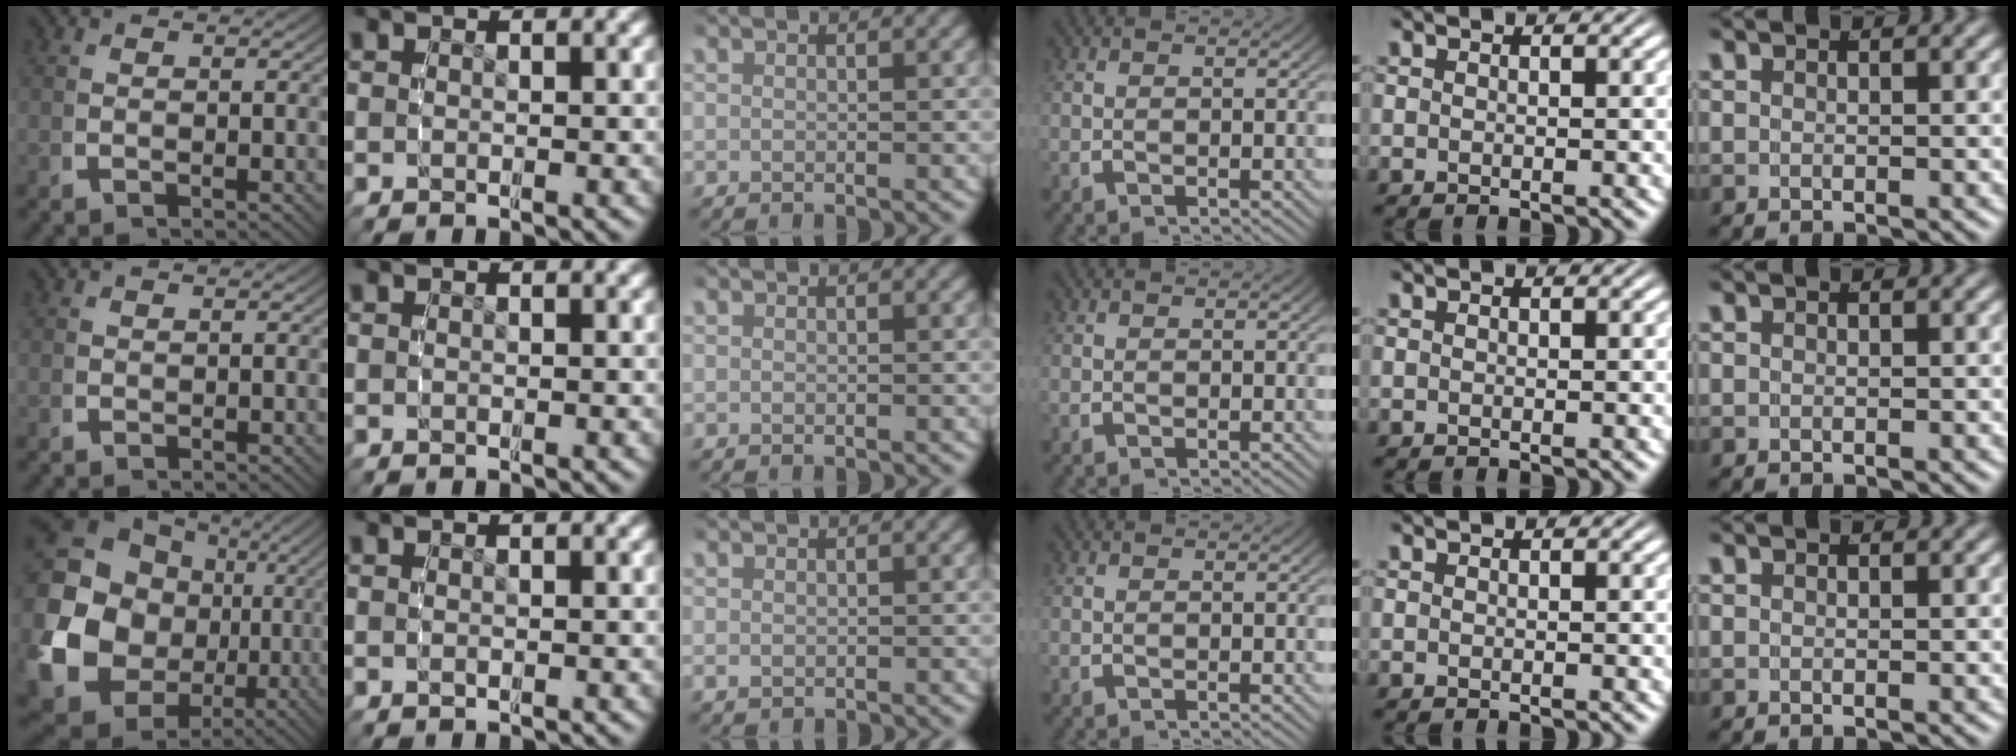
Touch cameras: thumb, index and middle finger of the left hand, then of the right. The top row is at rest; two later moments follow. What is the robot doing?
{"motion": "grasp_and_lifting", "object": "backpack"}